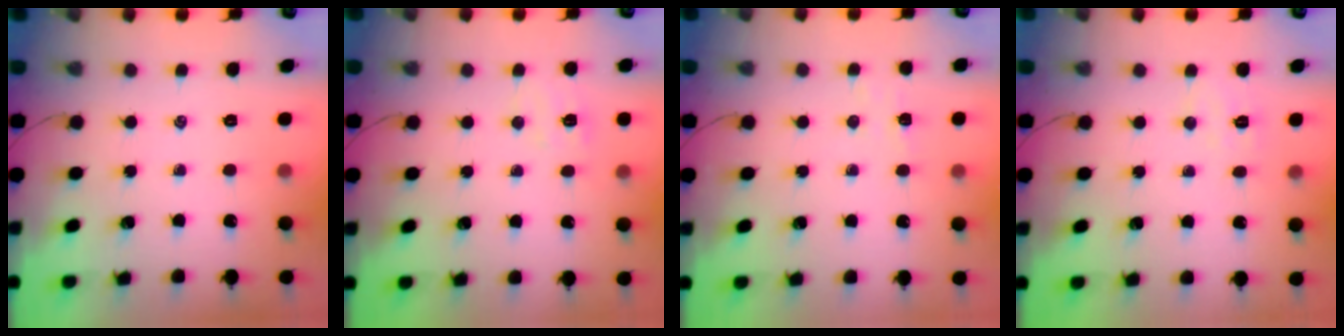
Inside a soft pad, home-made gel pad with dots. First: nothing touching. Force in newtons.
{"total": 5.2, "press": 5.1, "slide": 1.2}
{"total": 3.5, "press": 3.4, "slide": 1.0}
{"total": 4.7, "press": 4.6, "slide": 1.1}